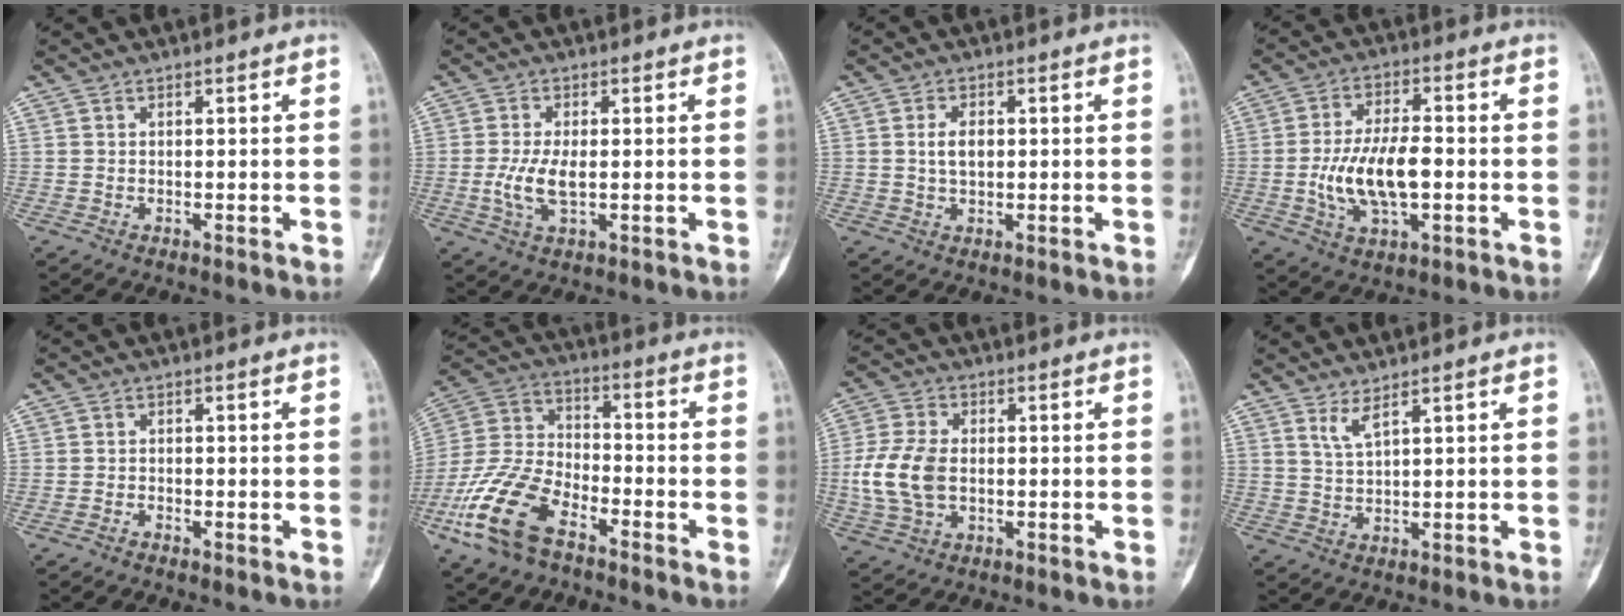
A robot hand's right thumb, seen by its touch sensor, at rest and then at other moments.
{"total": 5.8, "force": [-0.5, 2.5, 5.2], "torque": [-0.119, -0.005, -0.007]}
{"total": 3.7, "force": [0.4, 2.2, 3.0], "torque": [-0.047, 0.002, 0.008]}
{"total": 12.1, "force": [-1.6, 5.6, 10.6], "torque": [-0.200, 0.009, -0.028]}
{"total": 0.7, "force": [-0.6, 0.3, 0.1], "torque": [-0.005, 0.004, -0.014]}
{"total": 17.2, "force": [-9.3, 8.8, 11.5], "torque": [-0.245, 0.043, -0.188]}
{"total": 10.3, "force": [-0.6, 6.6, 7.9], "torque": [-0.170, 0.007, -0.012]}
{"total": 2.8, "force": [1.9, 0.2, 2.0], "torque": [-0.049, -0.020, 0.045]}